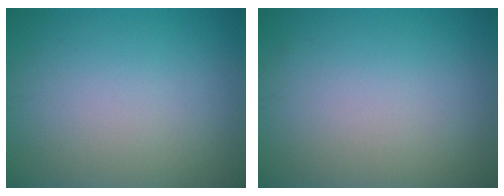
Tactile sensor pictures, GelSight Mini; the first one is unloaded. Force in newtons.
{"total": 0.0}